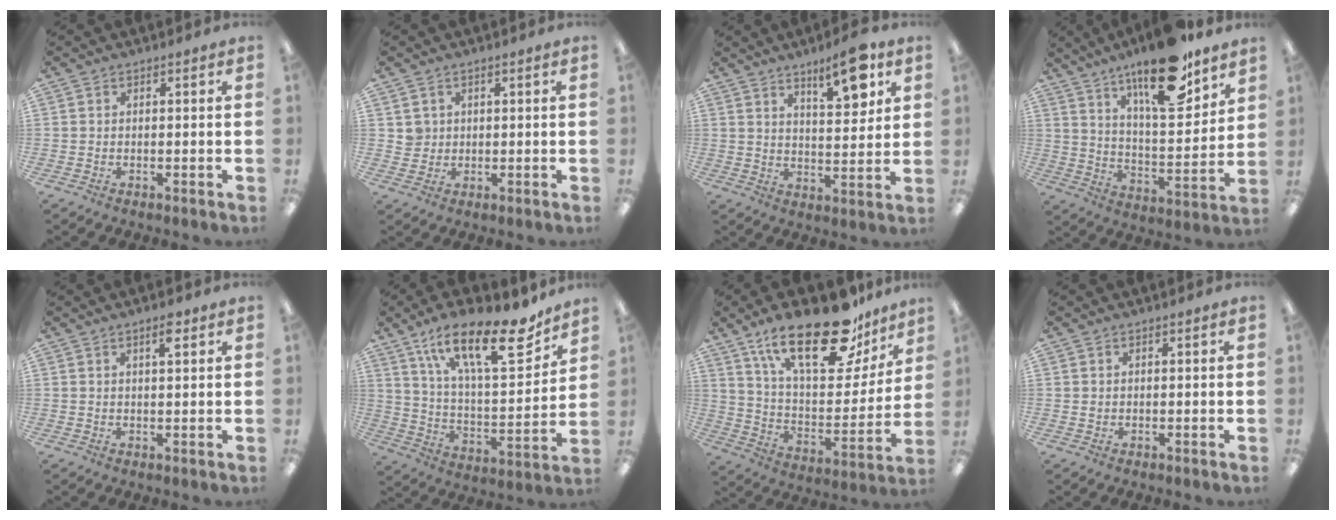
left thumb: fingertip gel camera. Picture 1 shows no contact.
{"total": 2.8, "force": [1.3, 2.5, 0.2], "torque": [-0.003, 0.001, 0.022]}
{"total": 11.3, "force": [7.3, 3.4, 8.0], "torque": [-0.104, -0.041, 0.116]}
{"total": 19.6, "force": [14.0, 6.3, 12.1], "torque": [-0.189, -0.082, 0.230]}
{"total": 3.5, "force": [2.1, 0.8, 2.7], "torque": [-0.042, -0.003, 0.032]}
{"total": 23.1, "force": [15.3, 7.5, 15.6], "torque": [-0.246, -0.091, 0.256]}
{"total": 26.3, "force": [17.7, 10.2, 16.6], "torque": [-0.260, -0.105, 0.300]}
{"total": 0.7, "force": [0.4, 0.5, 0.3], "torque": [-0.007, 0.003, 0.006]}